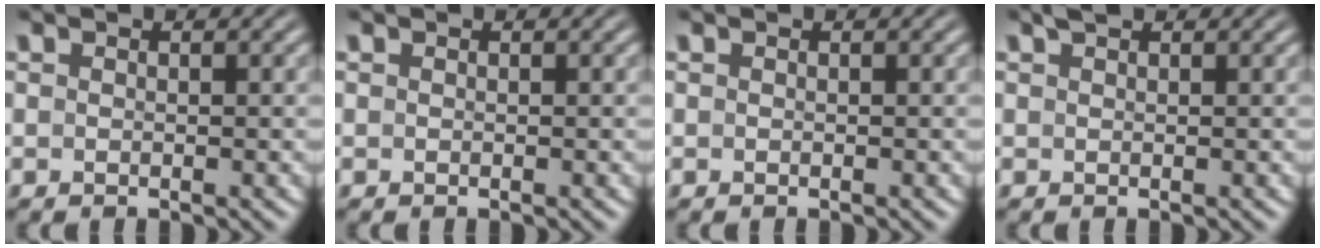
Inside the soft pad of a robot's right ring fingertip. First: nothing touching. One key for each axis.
{"total": 0.0}
{"total": 0.0}
{"total": 0.9, "fx": 0.8, "fy": -0.3, "fz": 0.1, "tx": -0.001, "ty": 0.001, "tz": 0.017}